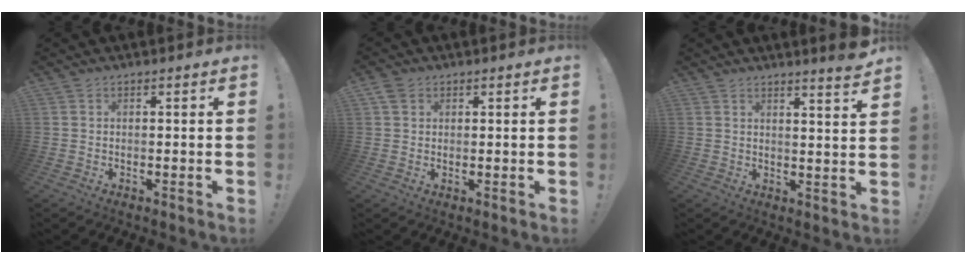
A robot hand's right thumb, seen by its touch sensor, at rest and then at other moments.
{"total": 2.8, "force": [1.5, 2.2, 0.8], "torque": [-0.012, -0.003, 0.029]}
{"total": 4.6, "force": [3.5, -0.4, 3.0], "torque": [-0.035, -0.034, 0.054]}